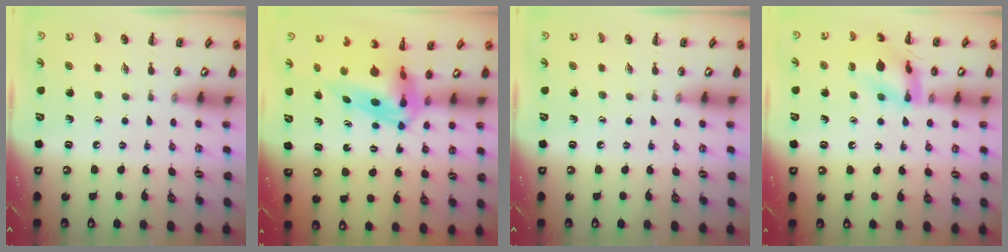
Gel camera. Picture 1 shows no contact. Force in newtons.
{"total": 9.5, "press": 9.0, "slide": 3.1}
{"total": 0.0}
{"total": 13.8, "press": 13.8, "slide": 1.5}